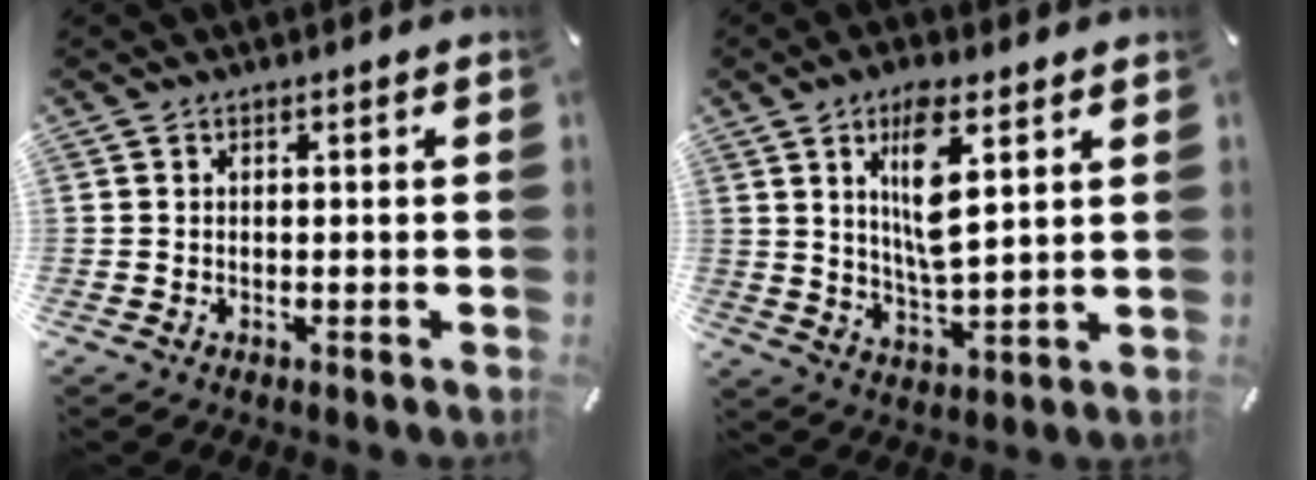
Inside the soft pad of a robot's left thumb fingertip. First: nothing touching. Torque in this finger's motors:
{"motor_torque": [0.54, -0.13, 0.68, 0.10, 0.06]}